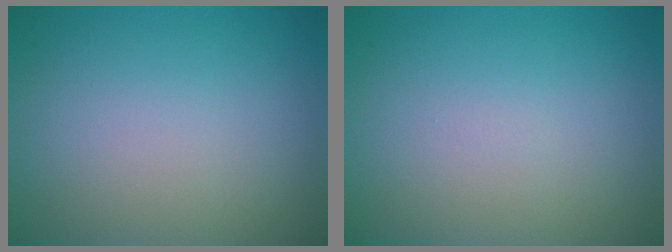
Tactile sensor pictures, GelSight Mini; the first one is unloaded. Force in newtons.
{"total": 0.0}